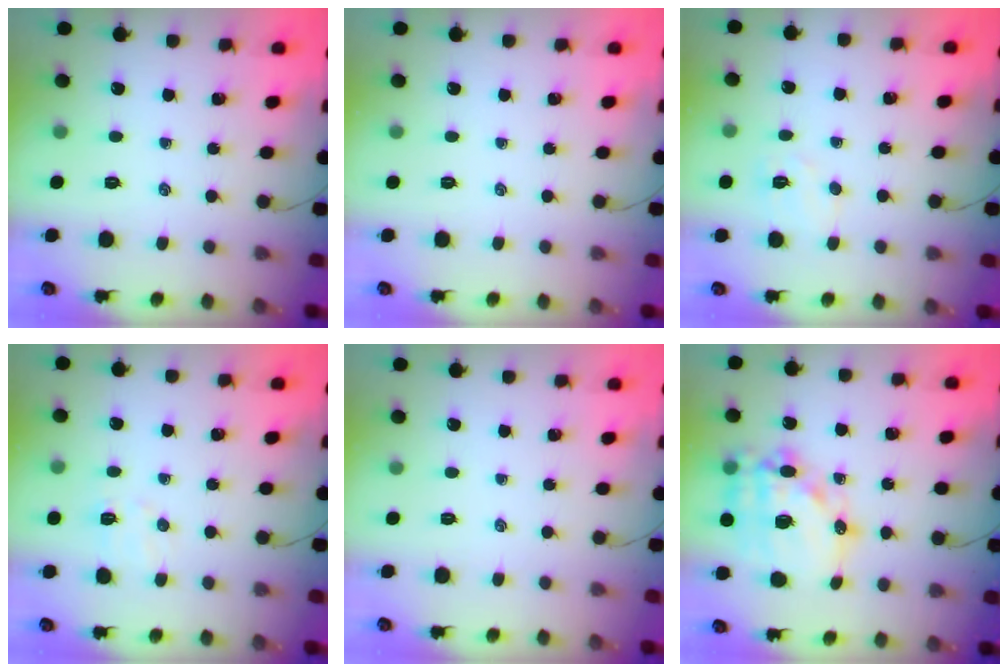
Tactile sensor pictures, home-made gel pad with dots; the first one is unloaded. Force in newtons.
{"total": 0.0}
{"total": 5.2, "press": 5.1, "slide": 1.1}
{"total": 4.9, "press": 4.7, "slide": 1.2}
{"total": 0.0}
{"total": 18.4, "press": 18.0, "slide": 3.9}